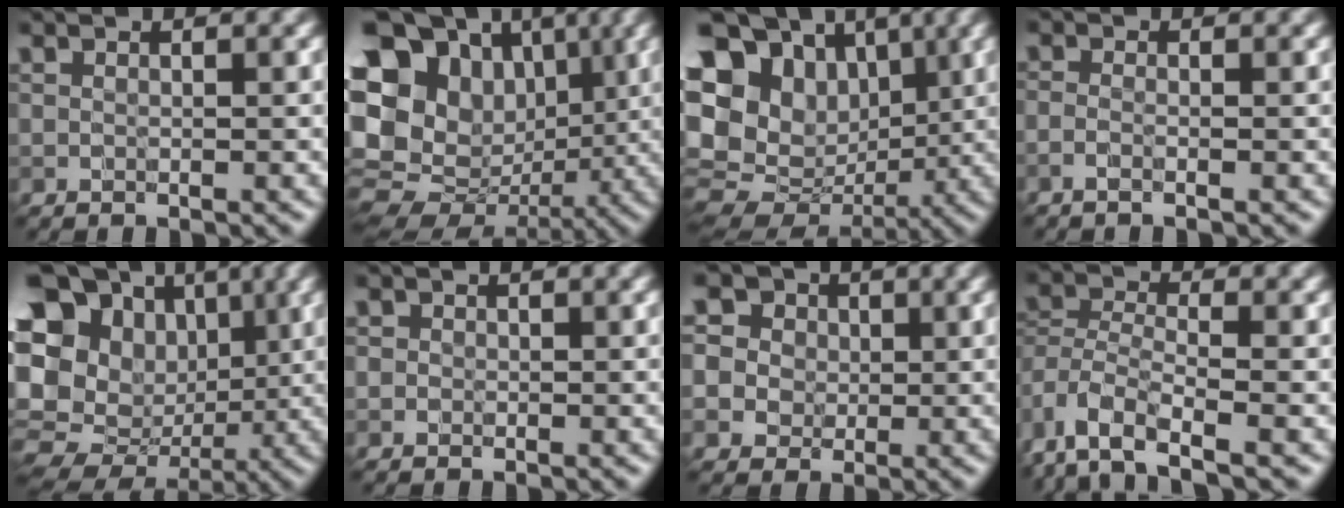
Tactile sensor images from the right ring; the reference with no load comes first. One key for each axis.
{"total": 20.5, "fx": 2.1, "fy": 17.6, "fz": 10.4, "tx": -0.214, "ty": 0.024, "tz": 0.010}
{"total": 17.2, "fx": 1.7, "fy": 14.5, "fz": 9.0, "tx": -0.184, "ty": 0.012, "tz": 0.024}
{"total": 0.7, "fx": -0.5, "fy": 0.0, "fz": 0.5, "tx": -0.003, "ty": -0.002, "tz": -0.014}
{"total": 18.6, "fx": 0.5, "fy": 16.2, "fz": 9.2, "tx": -0.211, "ty": 0.014, "tz": -0.002}
{"total": 0.6, "fx": -0.2, "fy": 0.6, "fz": -0.1, "tx": 0.010, "ty": -0.004, "tz": -0.008}
{"total": 9.1, "fx": 4.0, "fy": 7.3, "fz": 3.5, "tx": -0.064, "ty": 0.027, "tz": 0.038}
{"total": 6.1, "fx": -4.1, "fy": 2.5, "fz": 3.7, "tx": -0.065, "ty": -0.005, "tz": -0.089}